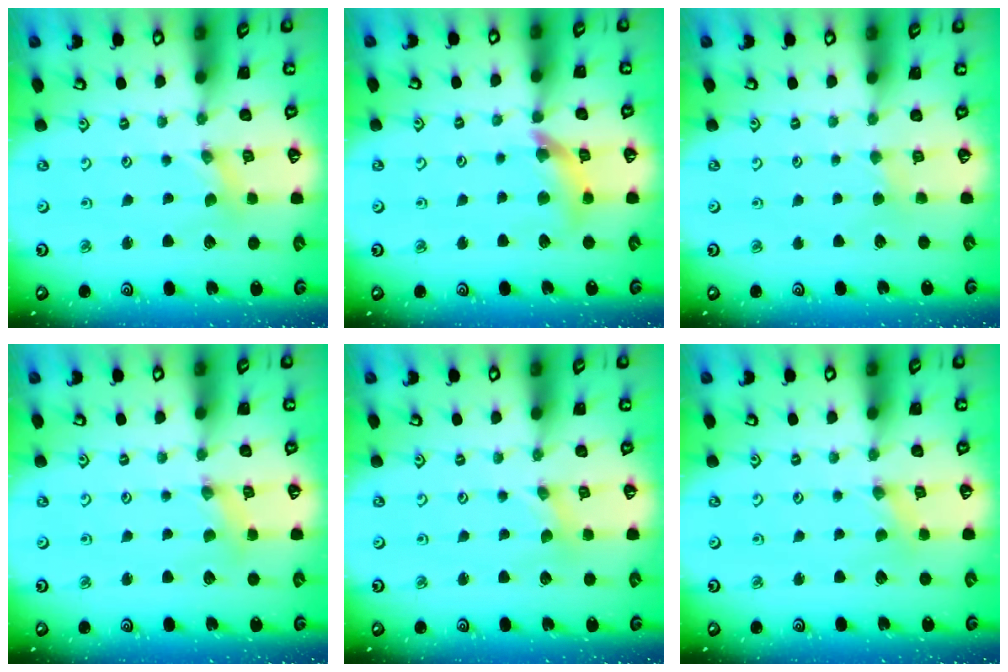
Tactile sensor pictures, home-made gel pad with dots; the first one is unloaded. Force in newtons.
{"total": 10.7, "press": 10.6, "slide": 1.4}
{"total": 2.0, "press": 2.0, "slide": 0.3}
{"total": 1.3, "press": 1.3, "slide": 0.3}
{"total": 0.0}
{"total": 0.0}